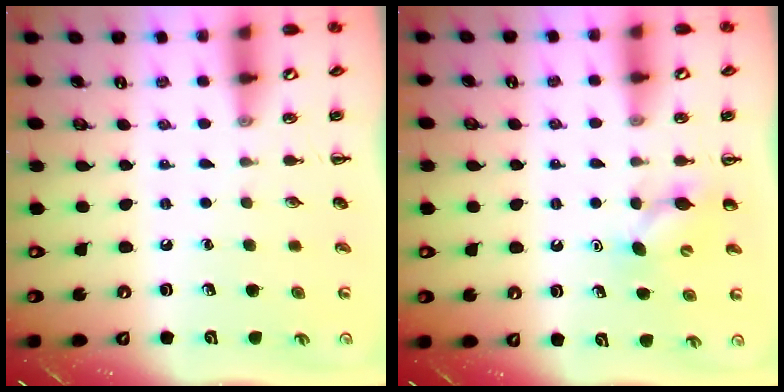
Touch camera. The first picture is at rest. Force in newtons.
{"total": 5.1, "press": 5.0, "slide": 1.3}